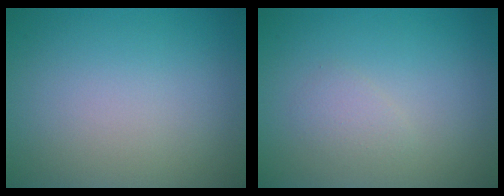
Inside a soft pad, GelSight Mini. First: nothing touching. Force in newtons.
{"total": 1.1, "press": 1.1, "slide": 0.1}